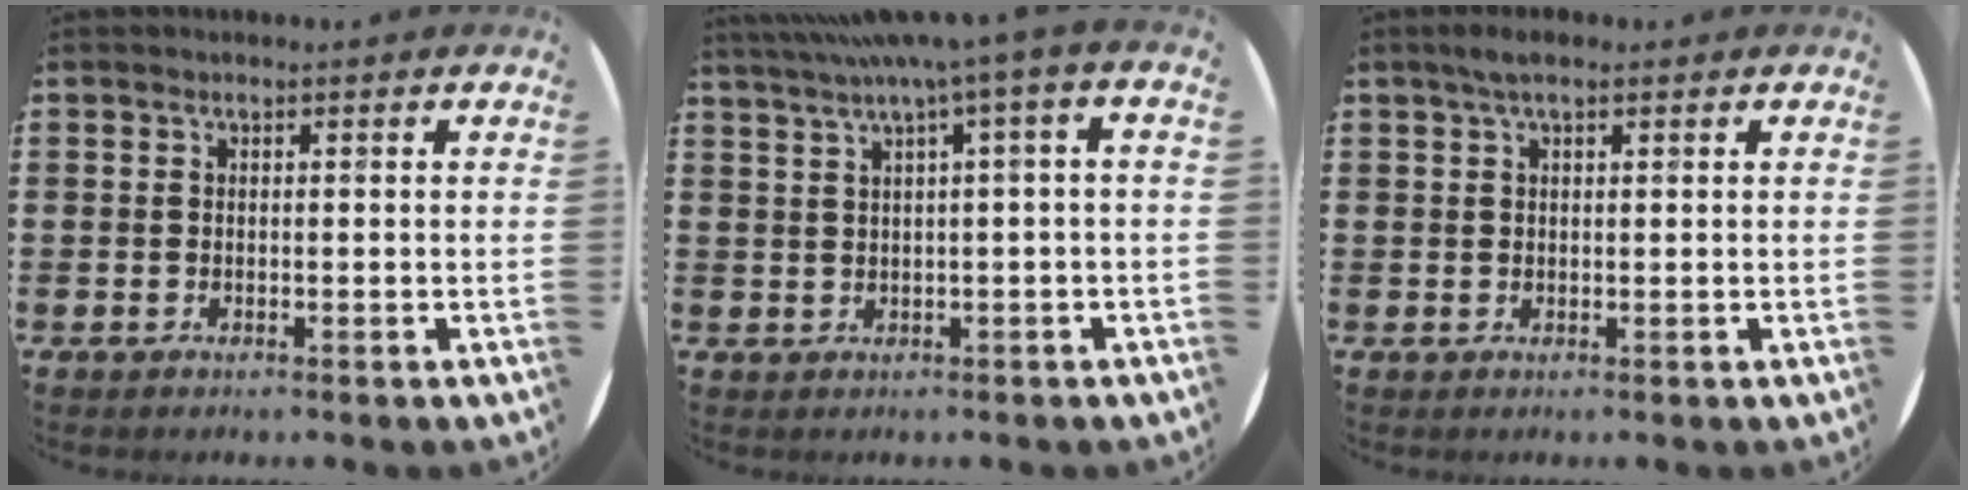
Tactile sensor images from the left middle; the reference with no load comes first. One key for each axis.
{"total": 4.4, "fx": 1.4, "fy": -0.3, "fz": 4.1, "tx": -0.080, "ty": -0.004, "tz": 0.019}
{"total": 1.9, "fx": 1.2, "fy": 0.5, "fz": 1.4, "tx": -0.027, "ty": 0.008, "tz": 0.019}